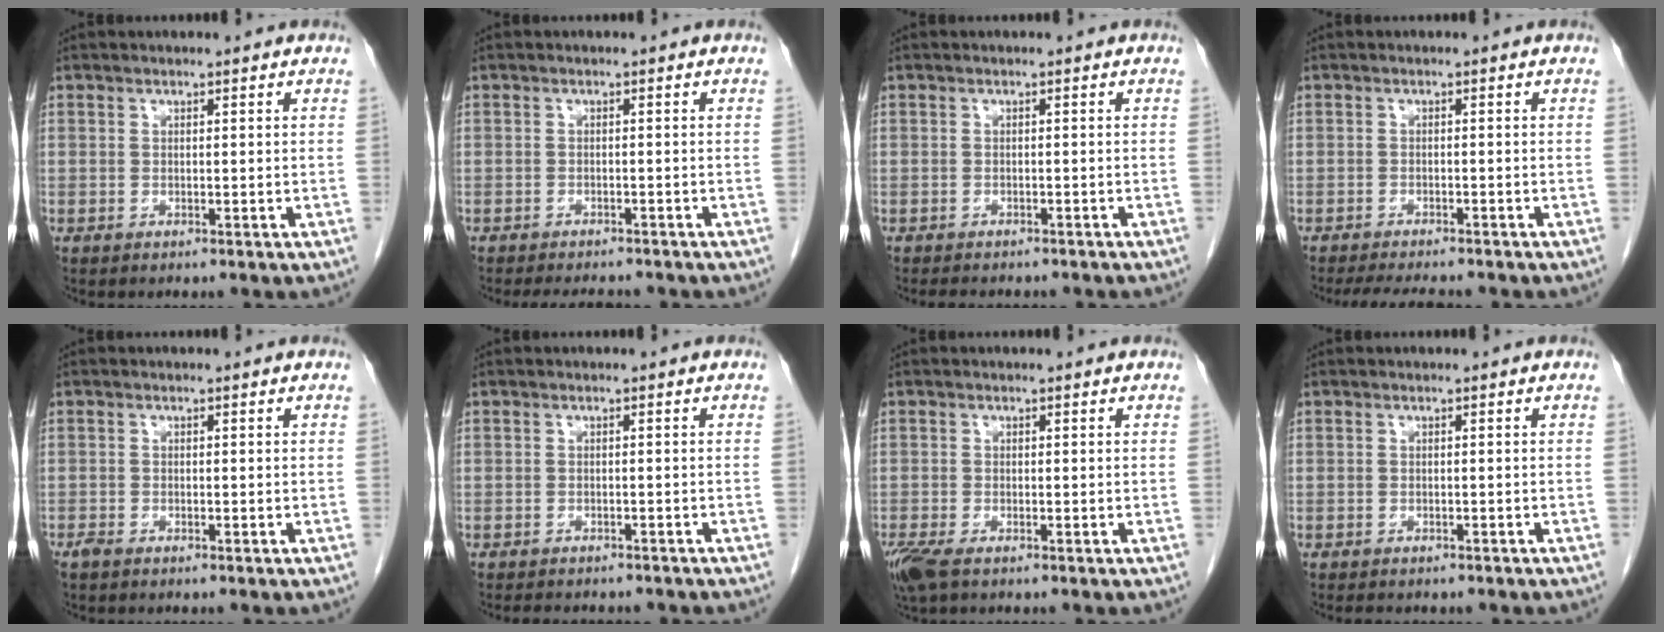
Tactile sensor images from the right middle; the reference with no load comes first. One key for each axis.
{"total": 5.4, "fx": -4.9, "fy": 1.4, "fz": 1.8, "tx": -0.019, "ty": -0.004, "tz": -0.066}
{"total": 6.4, "fx": -5.5, "fy": 1.9, "fz": 2.6, "tx": -0.036, "ty": -0.004, "tz": -0.065}
{"total": 7.0, "fx": -6.2, "fy": 1.2, "fz": 3.0, "tx": -0.041, "ty": -0.011, "tz": -0.091}
{"total": 1.0, "fx": -0.8, "fy": 0.3, "fz": 0.4, "tx": -0.017, "ty": -0.003, "tz": -0.016}
{"total": 7.0, "fx": -6.2, "fy": 2.1, "fz": 2.6, "tx": -0.036, "ty": 0.000, "tz": -0.073}
{"total": 4.1, "fx": -2.7, "fy": 1.4, "fz": 2.8, "tx": -0.066, "ty": -0.014, "tz": -0.048}
{"total": 4.1, "fx": -3.4, "fy": 1.5, "fz": 1.8, "tx": -0.028, "ty": -0.006, "tz": -0.034}